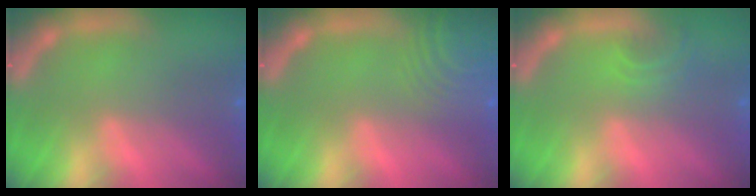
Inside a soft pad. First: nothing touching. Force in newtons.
{"total": 9.5}
{"total": 1.9}